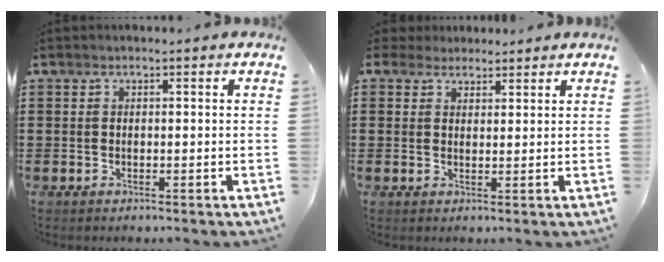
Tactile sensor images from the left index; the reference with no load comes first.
{"total": 2.3, "force": [1.9, 1.3, 0.0], "torque": [0.000, 0.006, 0.036]}